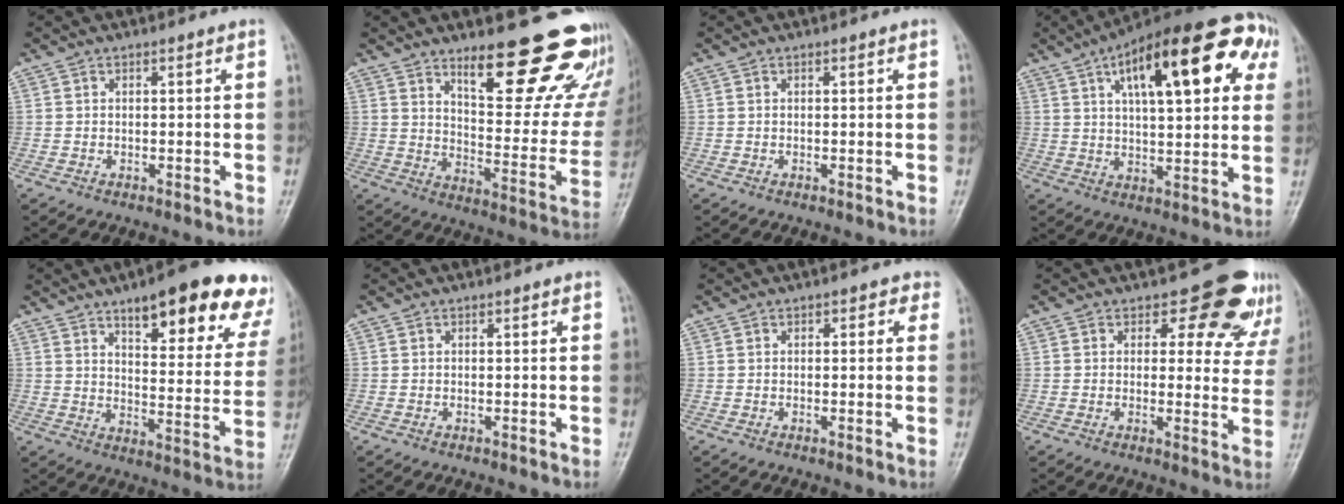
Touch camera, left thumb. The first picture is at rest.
{"total": 23.3, "force": [16.5, 7.1, 14.8], "torque": [-0.146, -0.114, 0.223]}
{"total": 0.0}
{"total": 24.5, "force": [9.3, 9.4, 20.6], "torque": [-0.275, 0.021, 0.131]}
{"total": 22.9, "force": [15.1, 7.3, 15.7], "torque": [-0.158, -0.053, 0.189]}
{"total": 0.0}
{"total": 2.0, "force": [0.7, 1.4, 1.3], "torque": [0.010, 0.004, -0.001]}
{"total": 10.0, "force": [7.8, 5.5, 3.1], "torque": [0.014, -0.049, 0.069]}